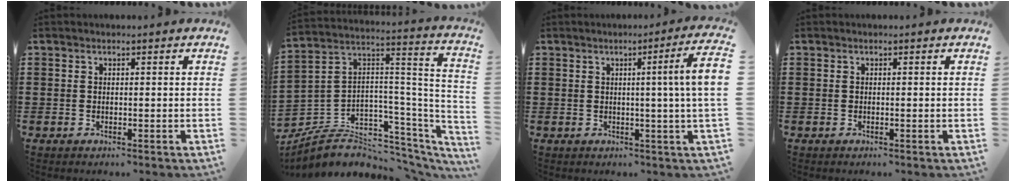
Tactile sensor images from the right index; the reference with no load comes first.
{"total": 6.3, "force": [-3.1, 4.6, 3.1], "torque": [-0.077, -0.016, -0.054]}
{"total": 6.1, "force": [0.9, -1.1, 5.9], "torque": [-0.092, -0.016, 0.006]}
{"total": 0.0}